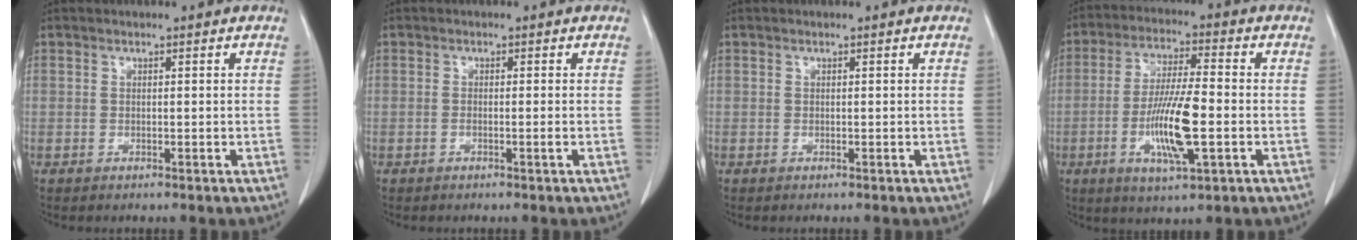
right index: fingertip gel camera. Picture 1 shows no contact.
{"total": 0.8, "force": [-0.3, -0.1, 0.8], "torque": [-0.014, -0.001, -0.004]}
{"total": 0.0}
{"total": 11.2, "force": [-2.7, 1.7, 10.8], "torque": [-0.207, -0.010, -0.049]}